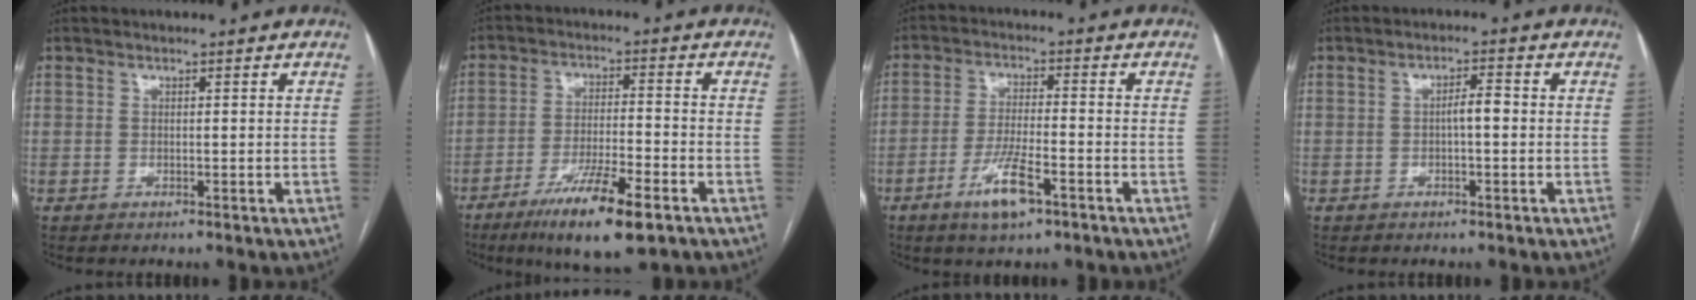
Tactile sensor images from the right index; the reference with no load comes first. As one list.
[{"total": 12.0, "force": [-7.1, 1.5, 9.5], "torque": [-0.171, -0.025, -0.117]}, {"total": 7.5, "force": [-4.1, 1.3, 6.1], "torque": [-0.121, -0.010, -0.070]}, {"total": 2.7, "force": [-0.3, 0.6, 2.6], "torque": [-0.040, 0.006, -0.005]}]